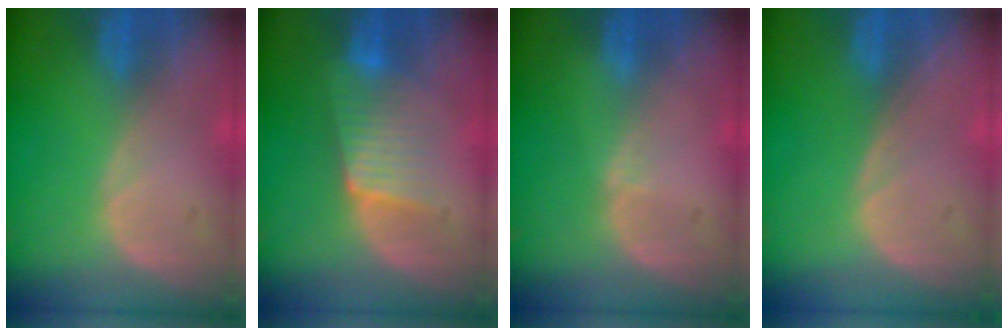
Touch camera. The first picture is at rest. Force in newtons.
{"total": 6.3, "press": 6.0, "slide": 2.0}
{"total": 0.6, "press": 0.6, "slide": 0.2}
{"total": 0.0}